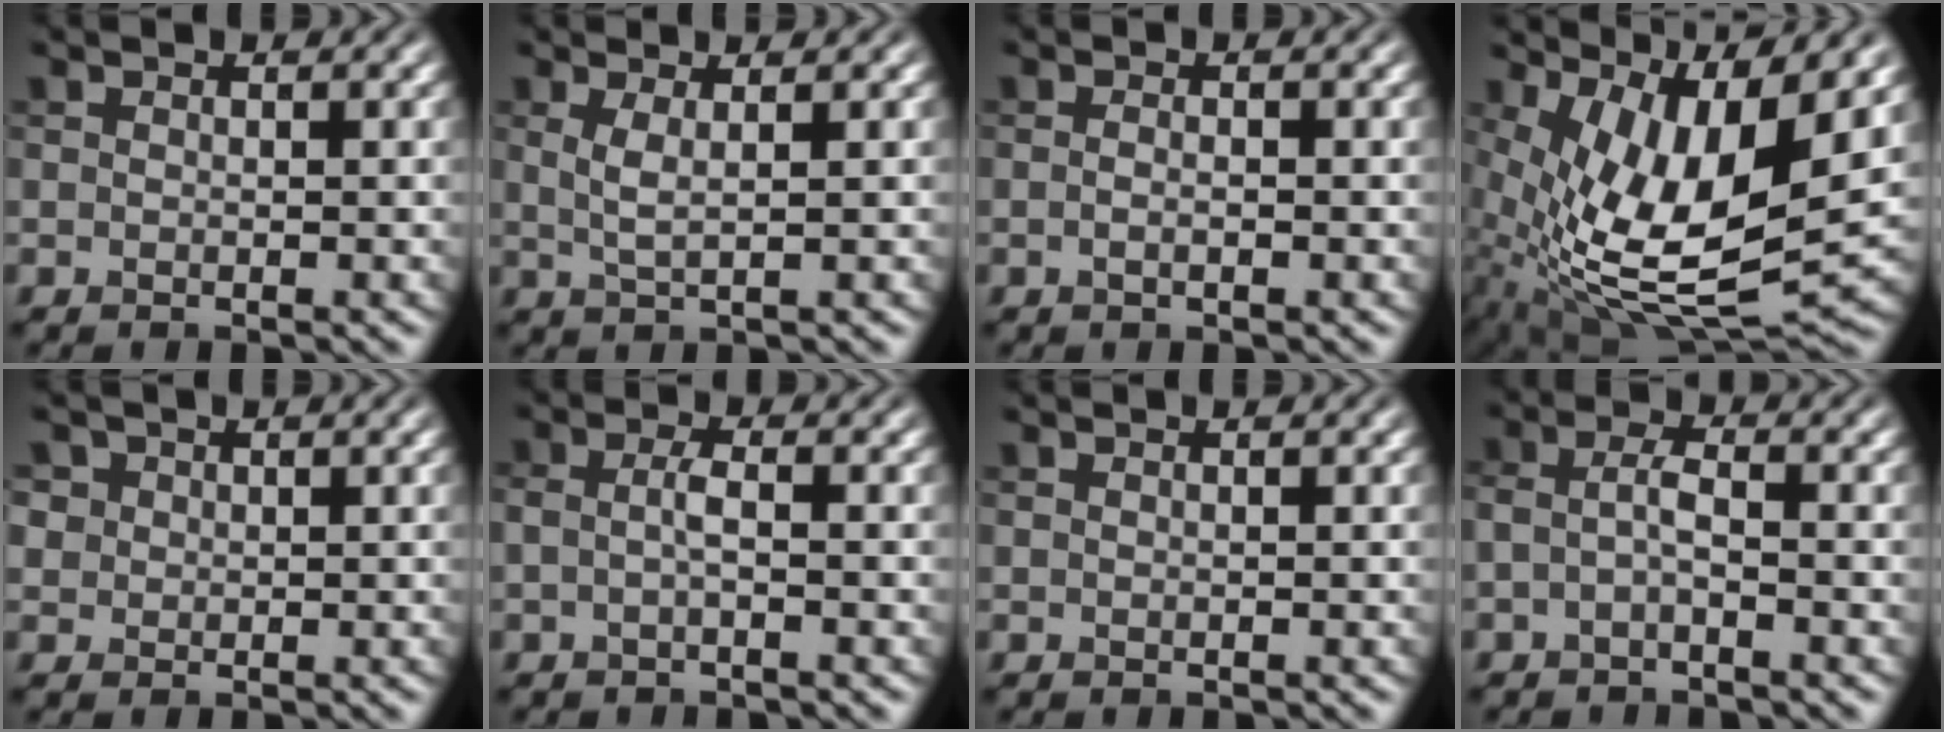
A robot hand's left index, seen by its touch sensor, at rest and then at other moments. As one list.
[{"total": 2.0, "force": [0.5, 0.5, 1.8], "torque": [-0.034, -0.003, 0.010]}, {"total": 1.1, "force": [-0.4, 0.4, 1.0], "torque": [-0.014, -0.006, -0.006]}, {"total": 13.7, "force": [1.9, 5.3, 12.5], "torque": [-0.241, -0.012, 0.055]}, {"total": 2.4, "force": [1.1, 2.0, 0.7], "torque": [-0.025, 0.003, 0.031]}, {"total": 1.5, "force": [-0.3, 0.4, 1.4], "torque": [-0.030, 0.003, -0.009]}, {"total": 0.0}, {"total": 1.8, "force": [-0.7, 0.5, 1.6], "torque": [-0.035, 0.006, -0.020]}]